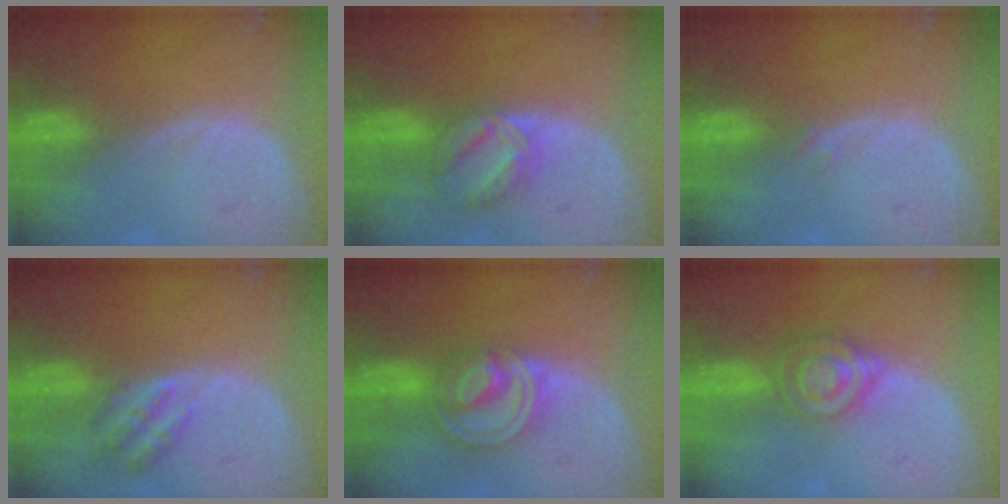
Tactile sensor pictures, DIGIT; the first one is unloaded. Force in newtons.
{"total": 5.8, "press": 5.8, "slide": 0.0}
{"total": 0.8, "press": 0.7, "slide": 0.4}
{"total": 4.4, "press": 3.9, "slide": 2.0}
{"total": 8.0, "press": 6.9, "slide": 4.0}
{"total": 6.6, "press": 5.7, "slide": 3.3}